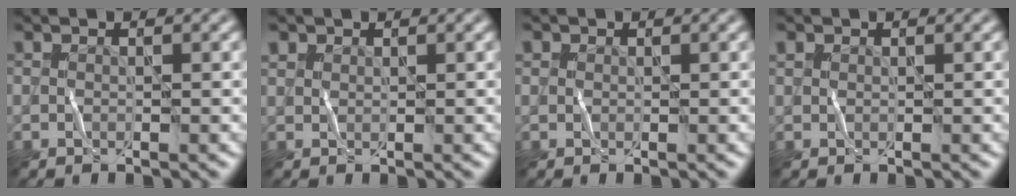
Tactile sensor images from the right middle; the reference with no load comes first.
{"total": 1.4, "force": [1.1, 0.8, 0.2], "torque": [0.001, 0.002, 0.009]}
{"total": 0.6, "force": [0.4, 0.5, 0.1], "torque": [0.002, -0.001, -0.001]}
{"total": 0.9, "force": [0.6, 0.6, 0.3], "torque": [0.000, 0.003, 0.000]}